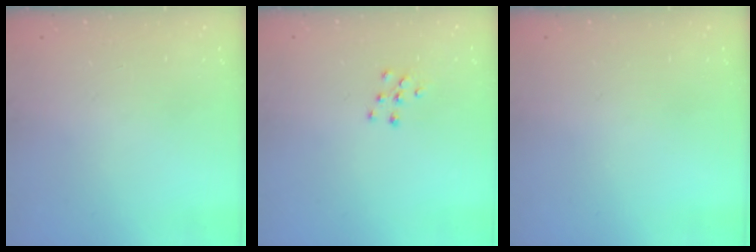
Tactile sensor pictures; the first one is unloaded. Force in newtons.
{"total": 6.8, "press": 6.8, "slide": 0.4}
{"total": 0.0}